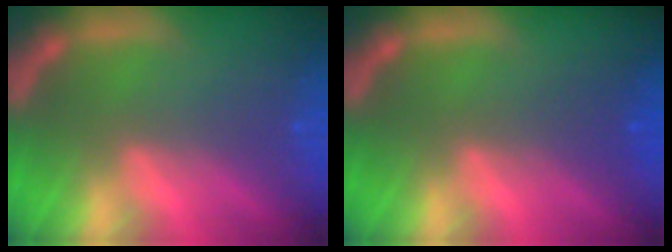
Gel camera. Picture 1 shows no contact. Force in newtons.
{"total": 1.5}